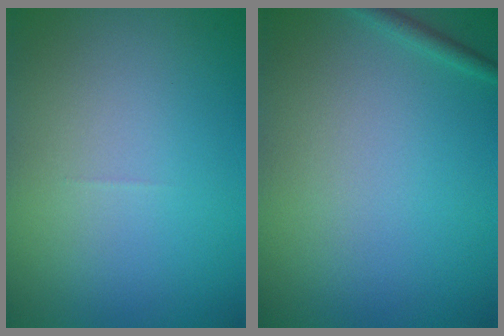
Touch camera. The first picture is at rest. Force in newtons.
{"total": 1.0, "press": 1.0, "slide": 0.0}